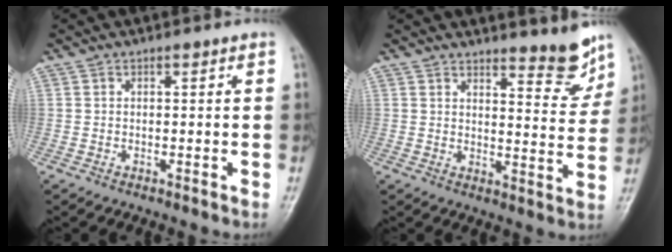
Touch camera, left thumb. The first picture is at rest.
{"total": 7.5, "force": [6.4, 1.6, 3.5], "torque": [-0.026, -0.061, 0.087]}